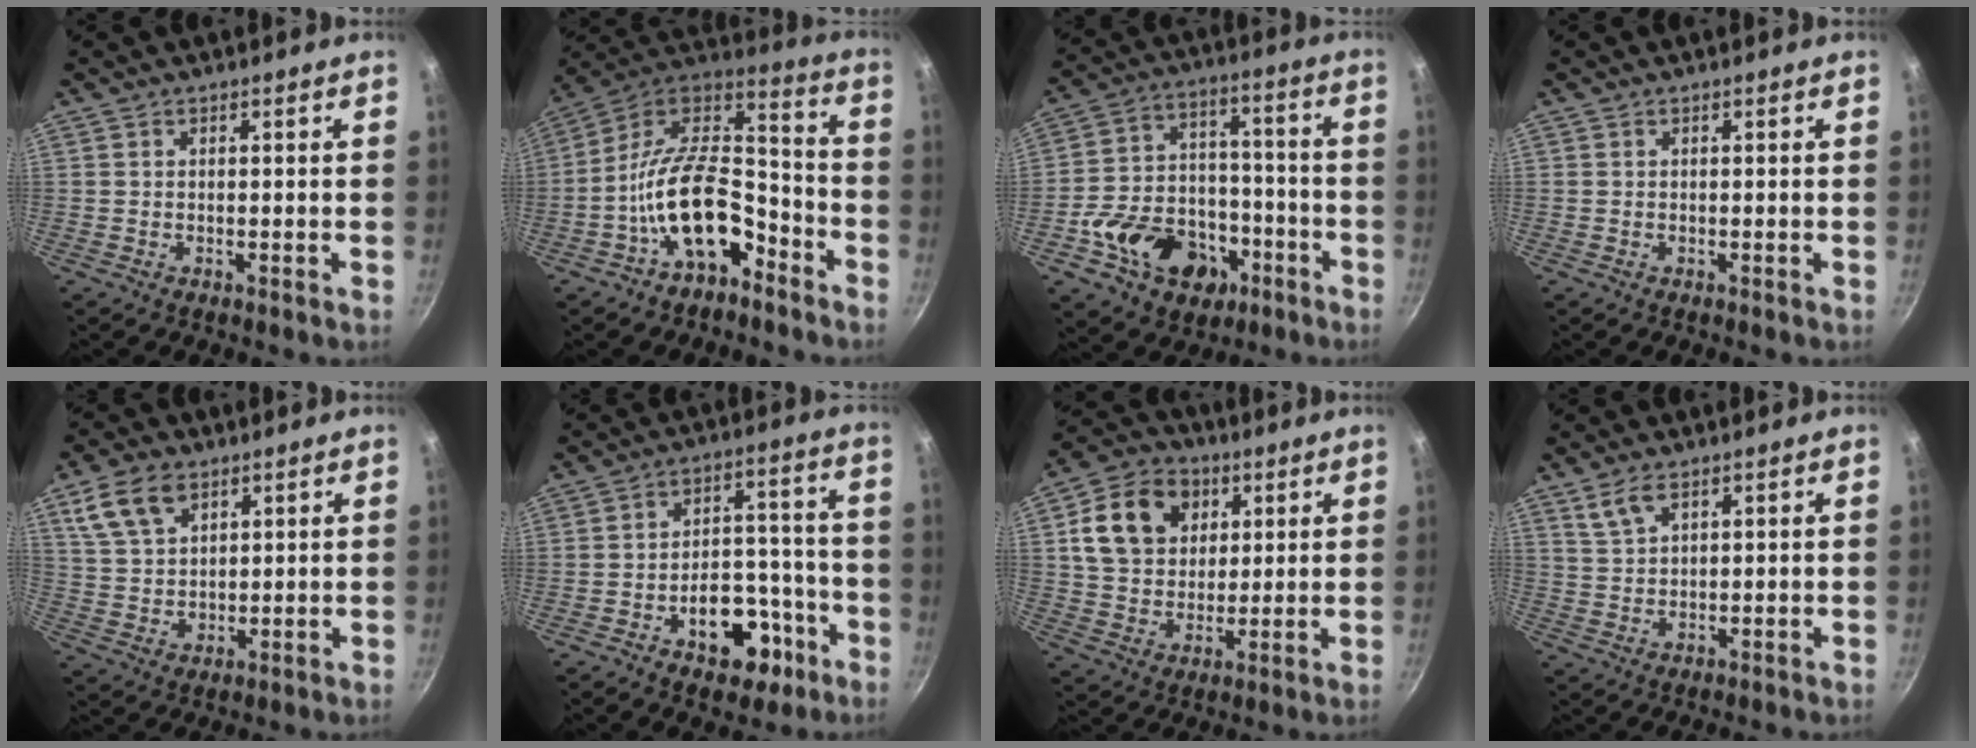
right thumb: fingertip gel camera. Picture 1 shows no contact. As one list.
[{"total": 18.3, "force": [-8.3, 9.8, 13.0], "torque": [-0.191, 0.086, -0.160]}, {"total": 18.3, "force": [-7.9, 13.3, 9.8], "torque": [-0.140, 0.064, -0.116]}, {"total": 0.0}, {"total": 10.2, "force": [5.3, 6.5, 5.8], "torque": [-0.093, -0.009, 0.107]}, {"total": 13.6, "force": [-6.5, 8.4, 8.5], "torque": [-0.078, 0.060, -0.082]}, {"total": 14.7, "force": [4.9, 11.5, 7.9], "torque": [-0.121, -0.001, 0.079]}, {"total": 4.4, "force": [2.9, 2.0, 2.7], "torque": [-0.046, -0.010, 0.062]}]